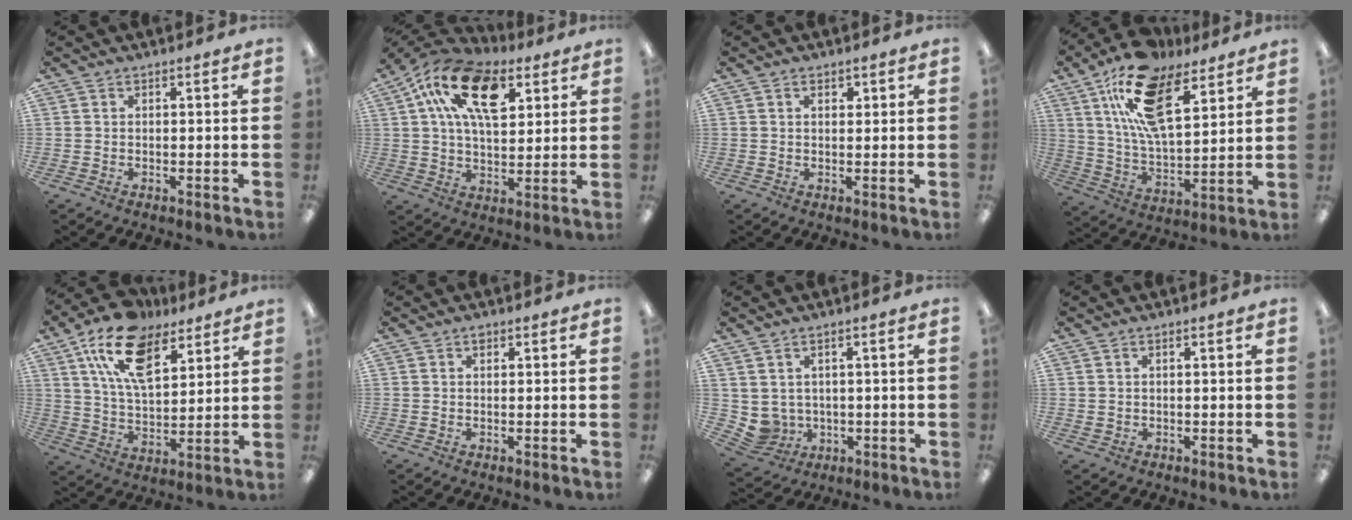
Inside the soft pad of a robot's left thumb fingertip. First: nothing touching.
{"total": 19.1, "force": [8.3, 10.6, 13.5], "torque": [-0.226, -0.008, 0.148]}
{"total": 1.8, "force": [0.9, 1.1, 1.2], "torque": [-0.017, 0.001, 0.013]}
{"total": 20.4, "force": [12.1, 9.1, 13.6], "torque": [-0.247, -0.048, 0.211]}
{"total": 16.8, "force": [10.0, 8.6, 10.4], "torque": [-0.190, -0.028, 0.180]}
{"total": 0.9, "force": [0.5, 0.6, 0.5], "torque": [-0.003, 0.001, 0.007]}
{"total": 4.6, "force": [1.2, 4.2, 1.3], "torque": [-0.050, -0.004, 0.026]}
{"total": 0.6, "force": [0.3, 0.4, 0.3], "torque": [-0.008, 0.004, 0.005]}